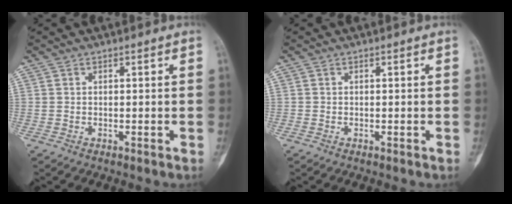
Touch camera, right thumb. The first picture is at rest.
{"total": 0.0}